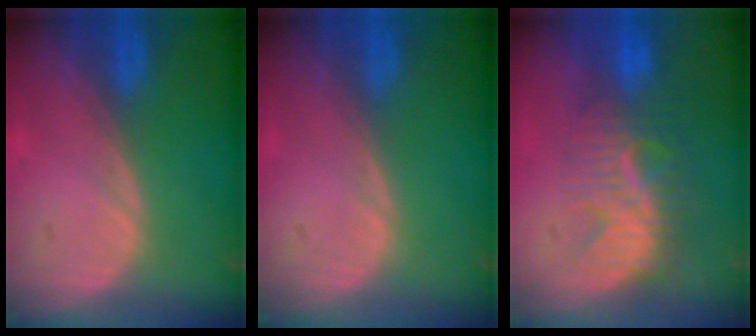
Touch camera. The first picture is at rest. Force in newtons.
{"total": 0.0}
{"total": 8.4, "press": 8.1, "slide": 2.4}